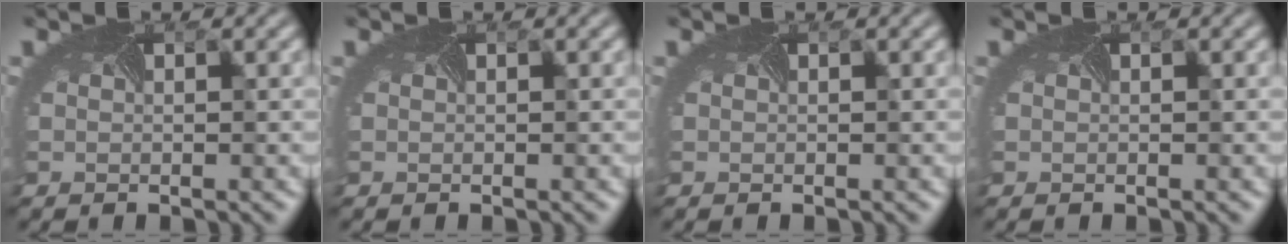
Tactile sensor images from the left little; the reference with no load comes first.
{"total": 0.0}
{"total": 0.0}
{"total": 0.0}